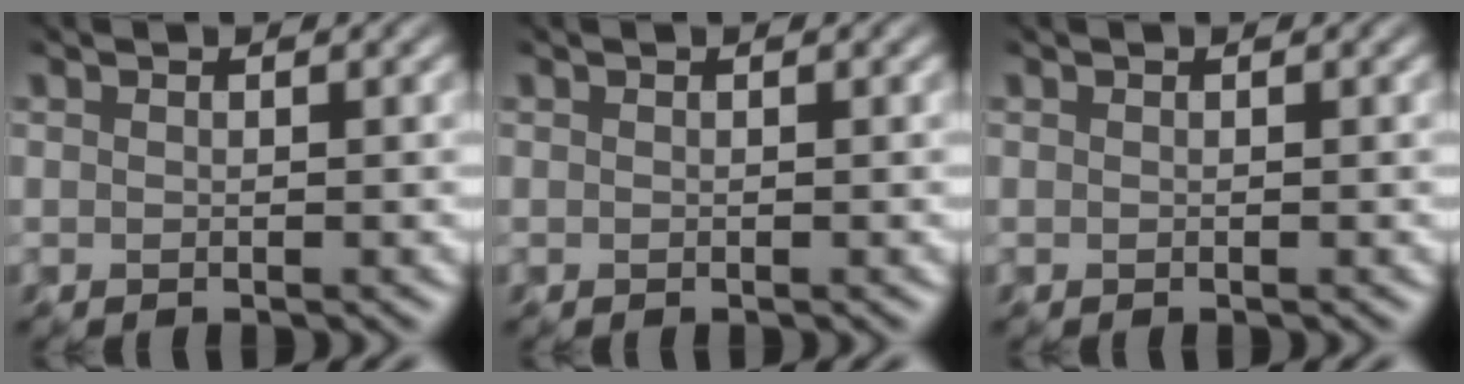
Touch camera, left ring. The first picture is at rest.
{"total": 0.0}
{"total": 0.0}